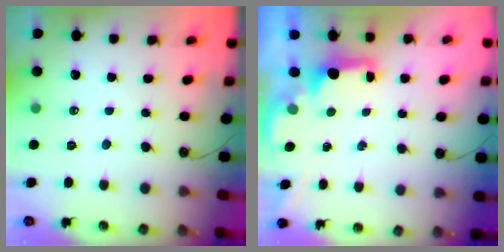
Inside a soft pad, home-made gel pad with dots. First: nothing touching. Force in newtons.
{"total": 1.7, "press": 1.5, "slide": 0.7}